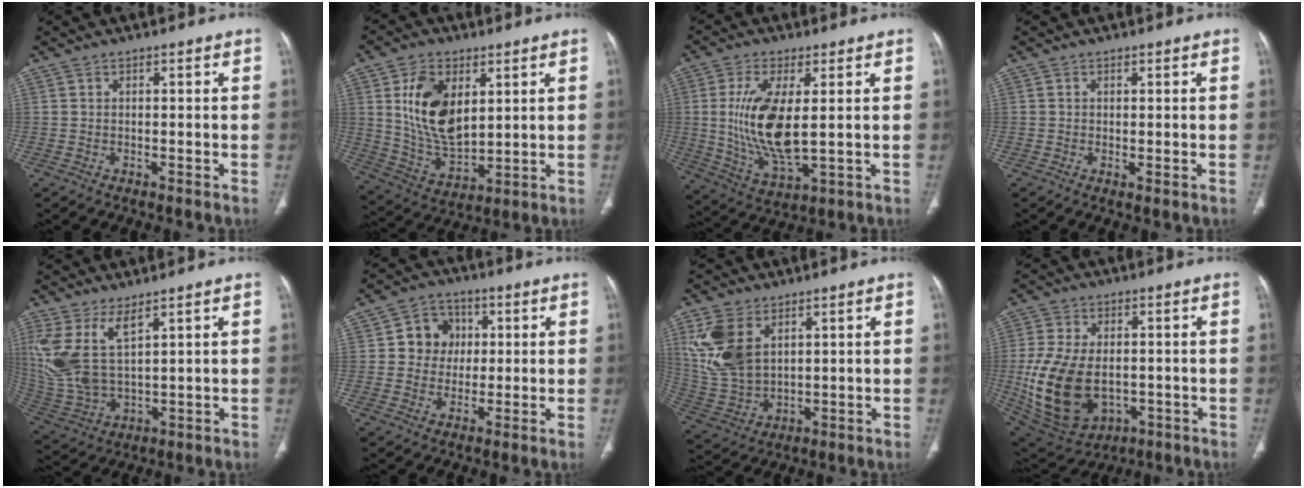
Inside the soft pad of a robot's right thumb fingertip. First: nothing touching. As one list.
[{"total": 14.6, "force": [4.3, 8.7, 10.9], "torque": [-0.180, -0.026, 0.094]}, {"total": 14.0, "force": [1.3, 5.5, 12.8], "torque": [-0.265, -0.024, 0.037]}, {"total": 1.0, "force": [0.0, 0.3, 0.9], "torque": [-0.023, -0.006, 0.001]}, {"total": 12.5, "force": [5.8, 5.4, 9.6], "torque": [-0.218, -0.025, 0.137]}, {"total": 8.0, "force": [1.2, 7.2, 3.0], "torque": [-0.003, 0.007, 0.014]}, {"total": 13.2, "force": [5.2, 8.1, 9.0], "torque": [-0.190, -0.014, 0.121]}, {"total": 18.2, "force": [-2.2, 11.6, 13.8], "torque": [-0.271, -0.009, -0.011]}]